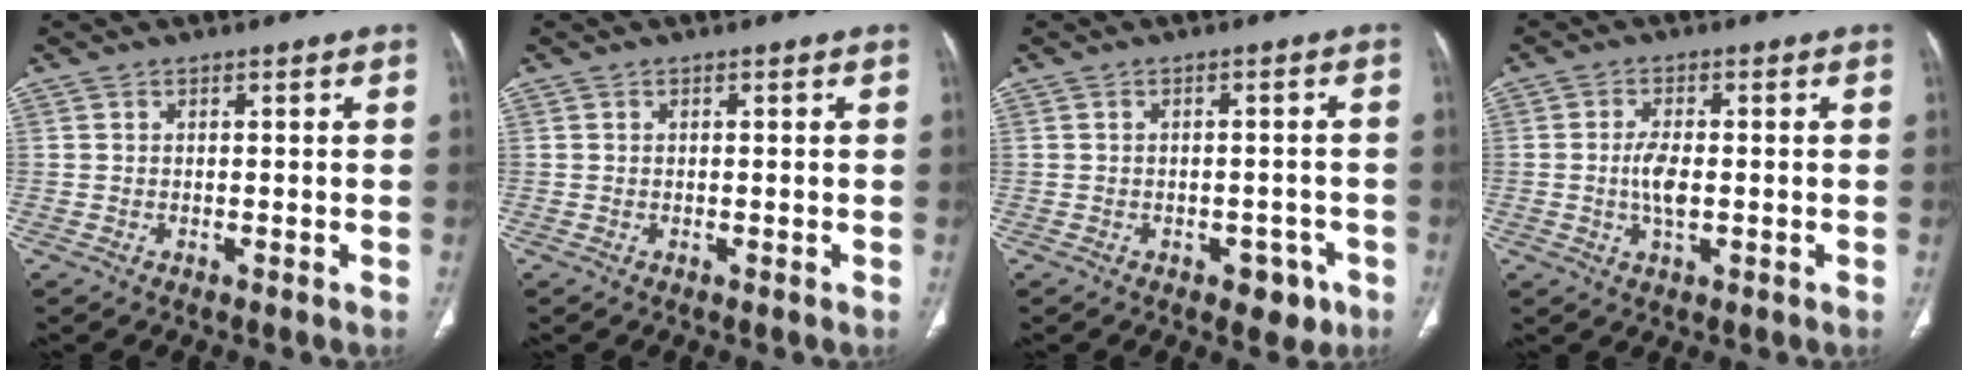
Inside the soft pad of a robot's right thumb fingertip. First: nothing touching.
{"total": 0.0}
{"total": 4.5, "force": [-2.5, 2.8, 2.6], "torque": [-0.012, 0.014, -0.027]}
{"total": 4.6, "force": [-0.4, 2.0, 4.1], "torque": [-0.083, 0.001, -0.010]}